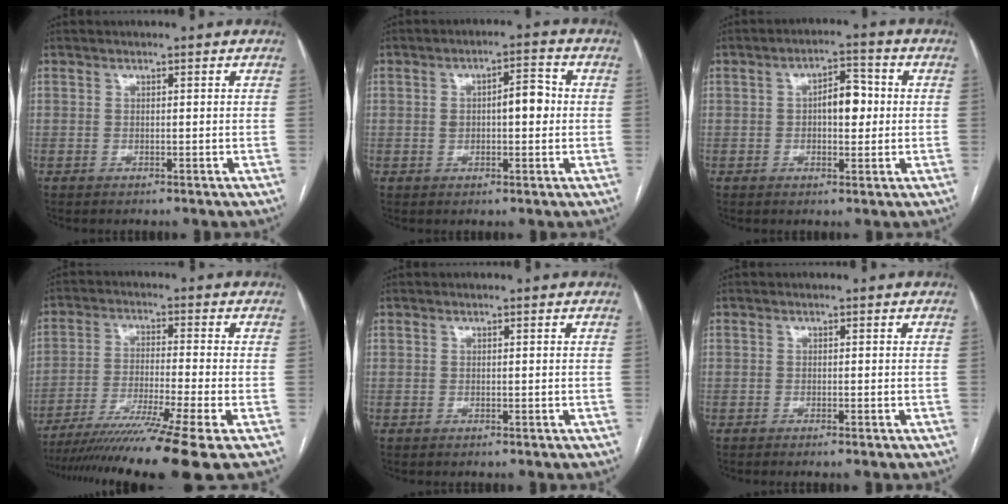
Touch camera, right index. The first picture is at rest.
{"total": 5.6, "force": [0.1, 2.0, 5.2], "torque": [-0.089, 0.022, 0.003]}
{"total": 5.5, "force": [0.2, 2.5, 4.9], "torque": [-0.075, 0.016, 0.002]}
{"total": 15.2, "force": [-11.6, -2.6, 9.5], "torque": [-0.153, -0.042, -0.193]}
{"total": 0.0}
{"total": 0.7, "force": [-0.6, -0.2, 0.4], "torque": [-0.008, 0.001, -0.010]}